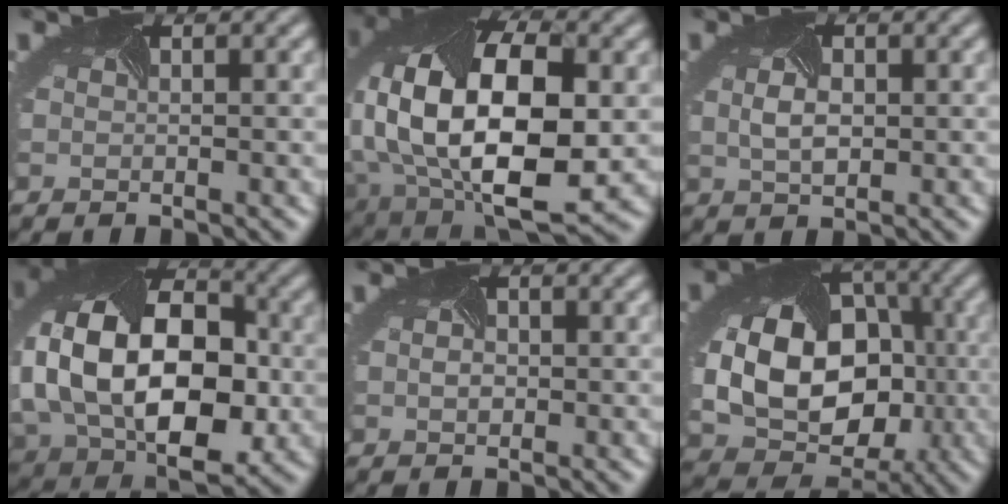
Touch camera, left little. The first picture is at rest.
{"total": 18.3, "force": [0.4, 11.2, 14.5], "torque": [-0.258, -0.039, 0.040]}
{"total": 2.5, "force": [0.2, 1.6, 1.9], "torque": [-0.048, -0.003, 0.012]}
{"total": 17.8, "force": [-0.5, 12.1, 13.1], "torque": [-0.252, -0.014, -0.003]}
{"total": 1.3, "force": [-0.1, 1.1, 0.7], "torque": [-0.018, 0.001, 0.001]}
{"total": 13.4, "force": [-0.8, 10.2, 8.7], "torque": [-0.145, -0.024, -0.005]}